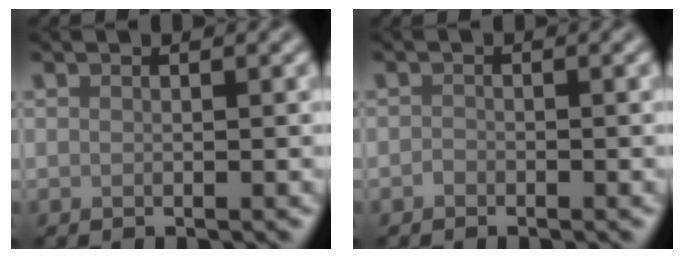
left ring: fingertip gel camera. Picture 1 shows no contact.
{"total": 0.6, "force": [-0.4, 0.4, 0.1], "torque": [-0.001, -0.002, -0.009]}